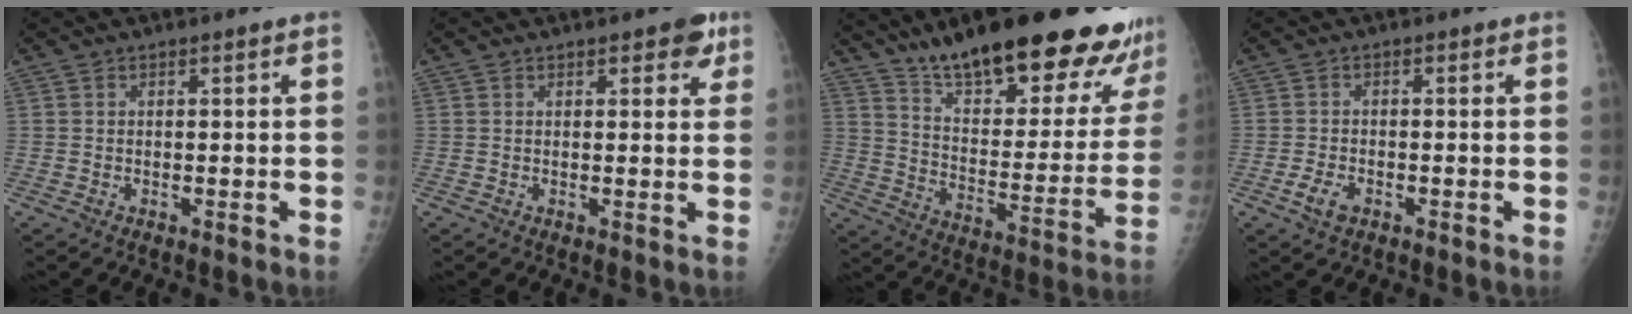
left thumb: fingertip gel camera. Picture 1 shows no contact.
{"total": 3.9, "force": [2.2, 1.9, 2.7], "torque": [-0.009, -0.005, 0.019]}
{"total": 31.0, "force": [23.9, 7.9, 18.2], "torque": [-0.228, -0.105, 0.340]}
{"total": 3.3, "force": [-1.6, 2.0, 2.1], "torque": [-0.040, 0.002, -0.029]}